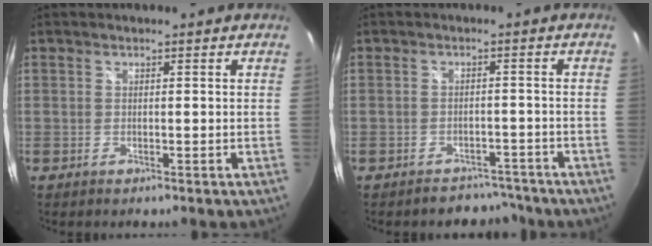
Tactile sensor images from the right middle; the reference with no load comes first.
{"total": 6.5, "force": [-5.6, 3.1, 0.5], "torque": [-0.011, 0.012, -0.071]}